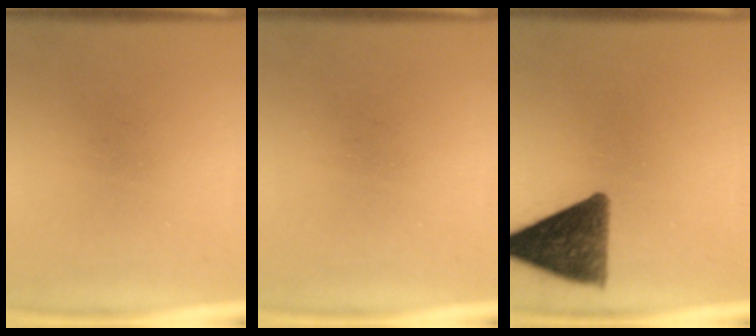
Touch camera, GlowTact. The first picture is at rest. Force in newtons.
{"total": 0.0}
{"total": 11.2}